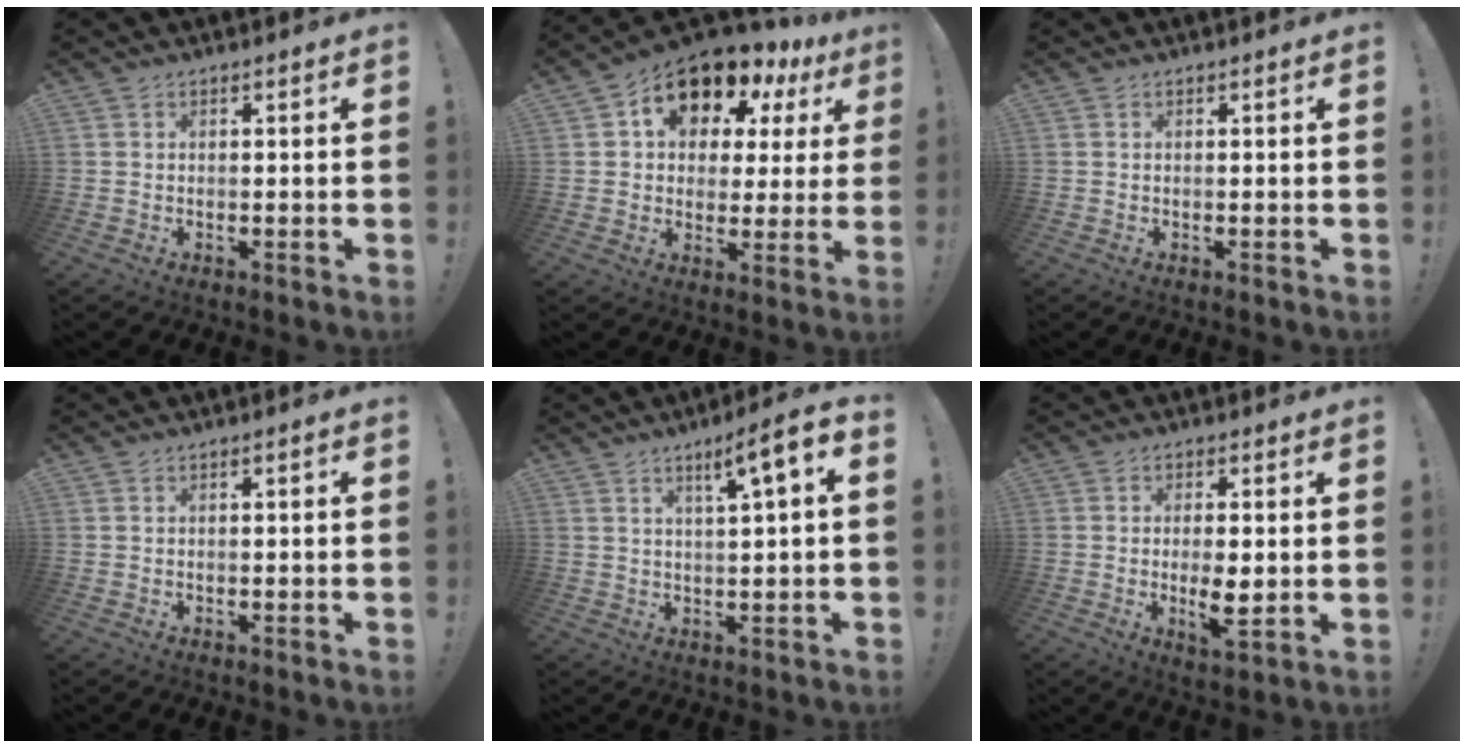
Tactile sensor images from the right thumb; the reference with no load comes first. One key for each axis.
{"total": 12.5, "fx": 7.3, "fy": 7.8, "fz": 6.4, "tx": -0.106, "ty": -0.050, "tz": 0.129}
{"total": 0.0}
{"total": 0.7, "fx": -0.1, "fy": 0.1, "fz": 0.7, "tx": -0.011, "ty": 0.001, "tz": -0.002}
{"total": 7.9, "fx": 3.2, "fy": 0.6, "fz": 7.2, "tx": -0.098, "ty": -0.018, "tz": 0.044}
{"total": 6.8, "fx": -0.7, "fy": 2.0, "fz": 6.4, "tx": -0.112, "ty": -0.007, "tz": -0.011}